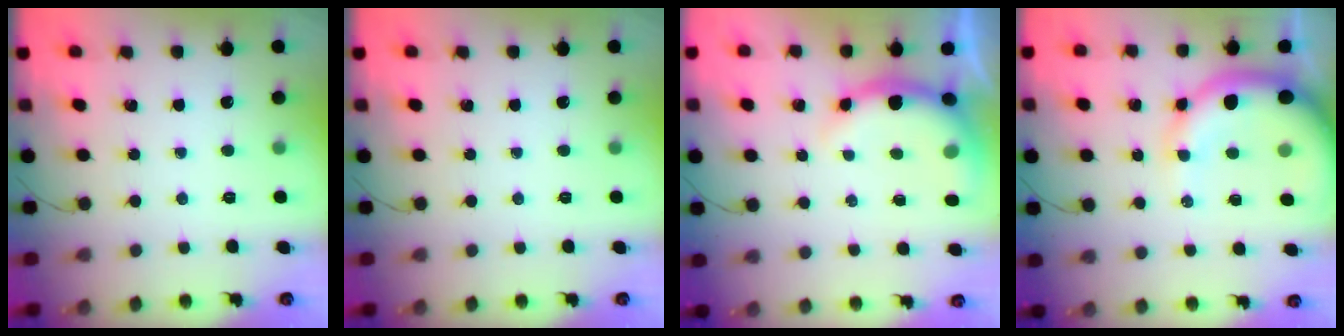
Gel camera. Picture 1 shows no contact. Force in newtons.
{"total": 0.0}
{"total": 7.3, "press": 7.3, "slide": 1.2}
{"total": 12.1, "press": 11.6, "slide": 3.1}